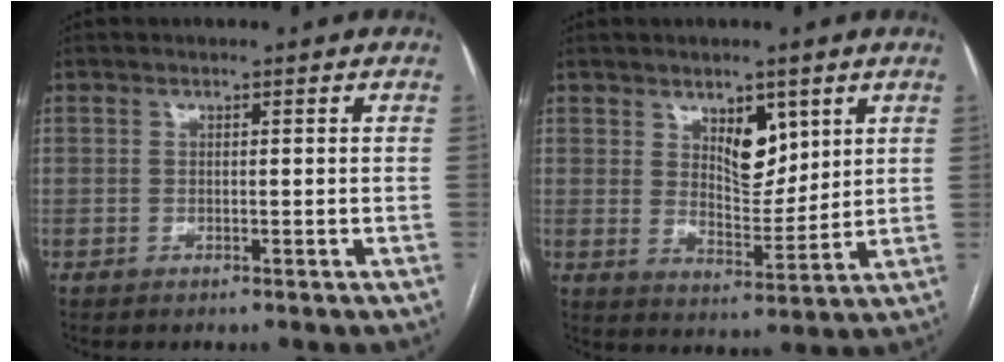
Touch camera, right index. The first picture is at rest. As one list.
[{"total": 6.9, "force": [3.5, 3.3, 4.9], "torque": [-0.081, -0.006, 0.064]}]